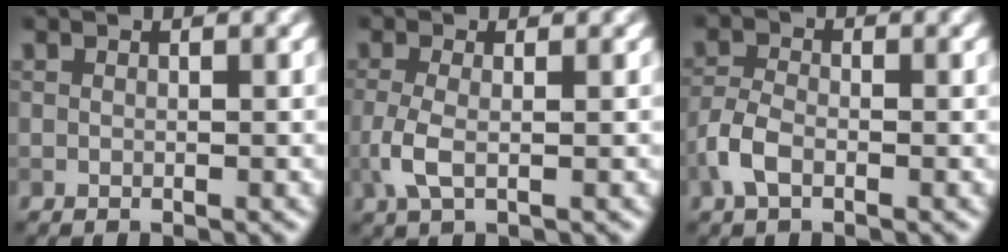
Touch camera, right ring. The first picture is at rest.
{"total": 2.7, "force": [-0.6, 1.0, 2.4], "torque": [-0.061, -0.004, -0.016]}
{"total": 2.7, "force": [-1.3, 1.4, 1.9], "torque": [-0.044, 0.003, -0.035]}